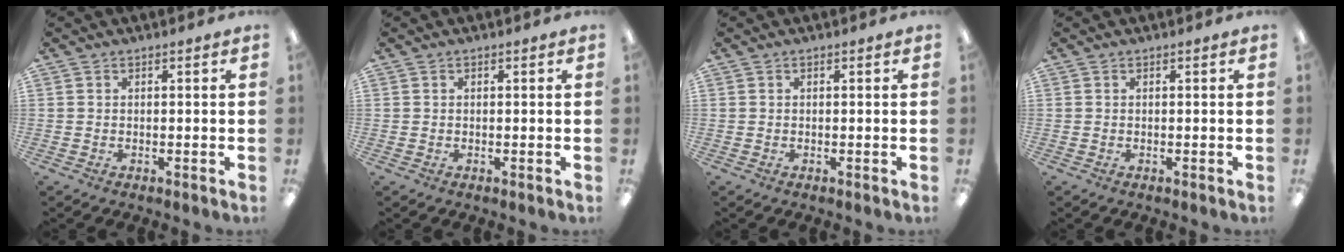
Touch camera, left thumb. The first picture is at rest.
{"total": 0.0}
{"total": 0.0}
{"total": 0.0}